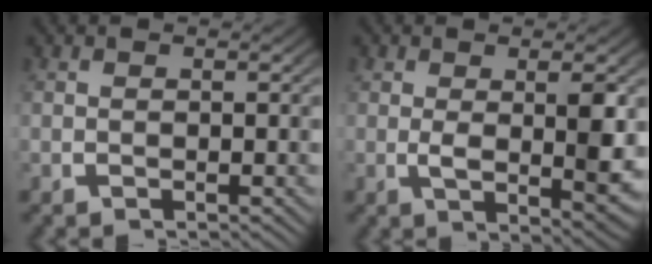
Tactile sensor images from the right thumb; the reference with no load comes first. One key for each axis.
{"total": 5.7, "fx": 0.0, "fy": 2.1, "fz": 5.3, "tx": -0.092, "ty": -0.024, "tz": 0.014}